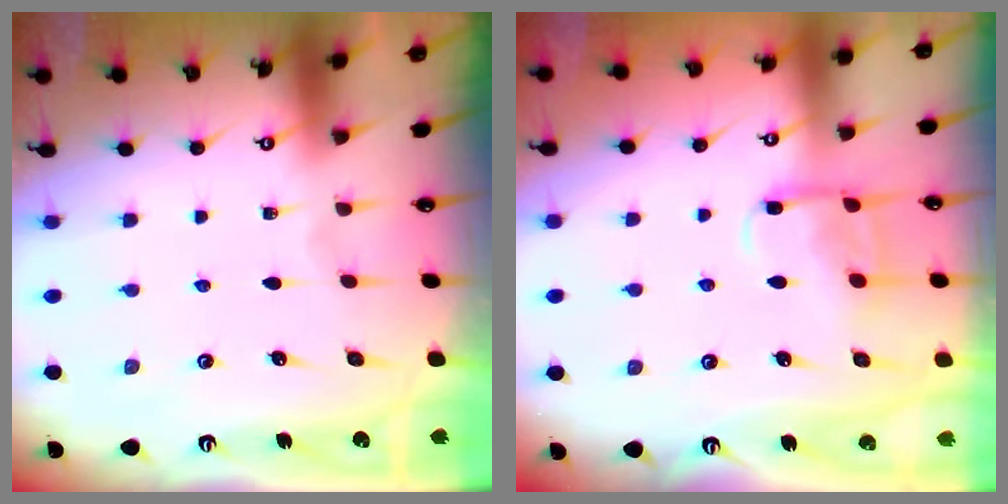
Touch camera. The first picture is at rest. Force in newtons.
{"total": 9.9, "press": 9.8, "slide": 1.1}